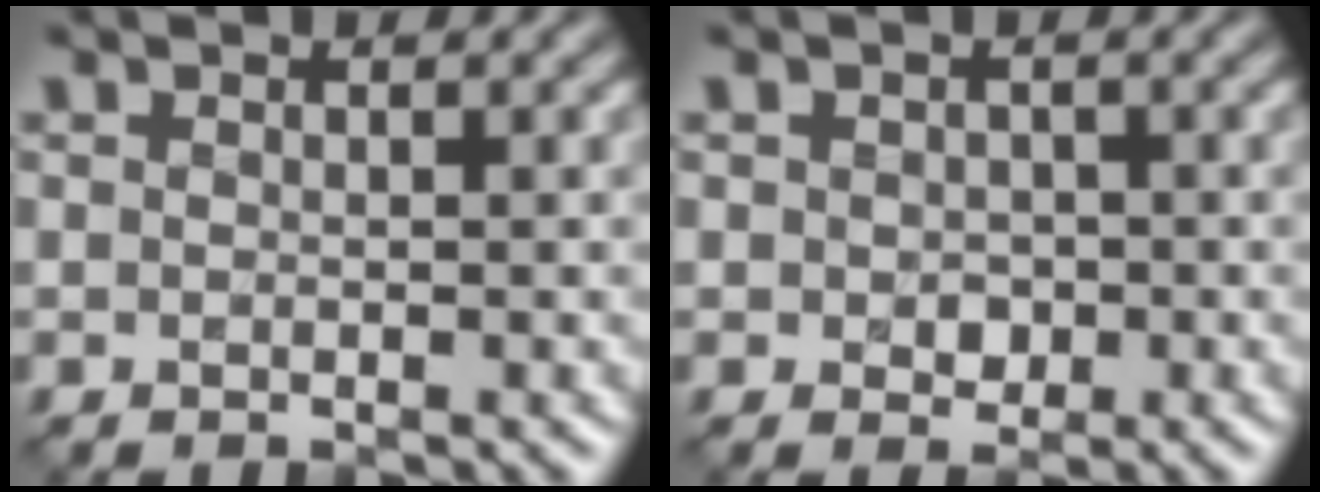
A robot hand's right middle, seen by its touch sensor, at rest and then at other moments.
{"total": 1.5, "force": [-0.1, 1.3, 0.9], "torque": [-0.014, -0.005, -0.004]}